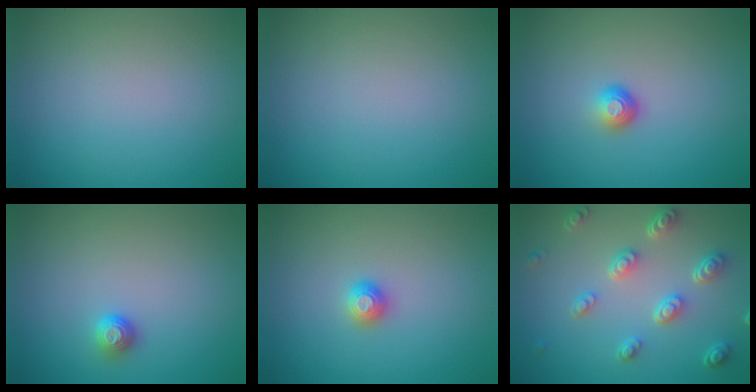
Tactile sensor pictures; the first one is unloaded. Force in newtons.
{"total": 0.0}
{"total": 1.4, "press": 1.0, "slide": 1.0}
{"total": 1.1, "press": 1.0, "slide": 0.4}
{"total": 1.2, "press": 1.2, "slide": 0.1}
{"total": 4.8, "press": 3.6, "slide": 3.1}